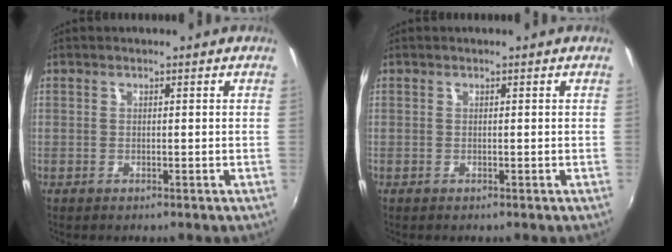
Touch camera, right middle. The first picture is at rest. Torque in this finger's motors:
{"motor_torque": [0.34, -0.30, 0.03, 0.01]}